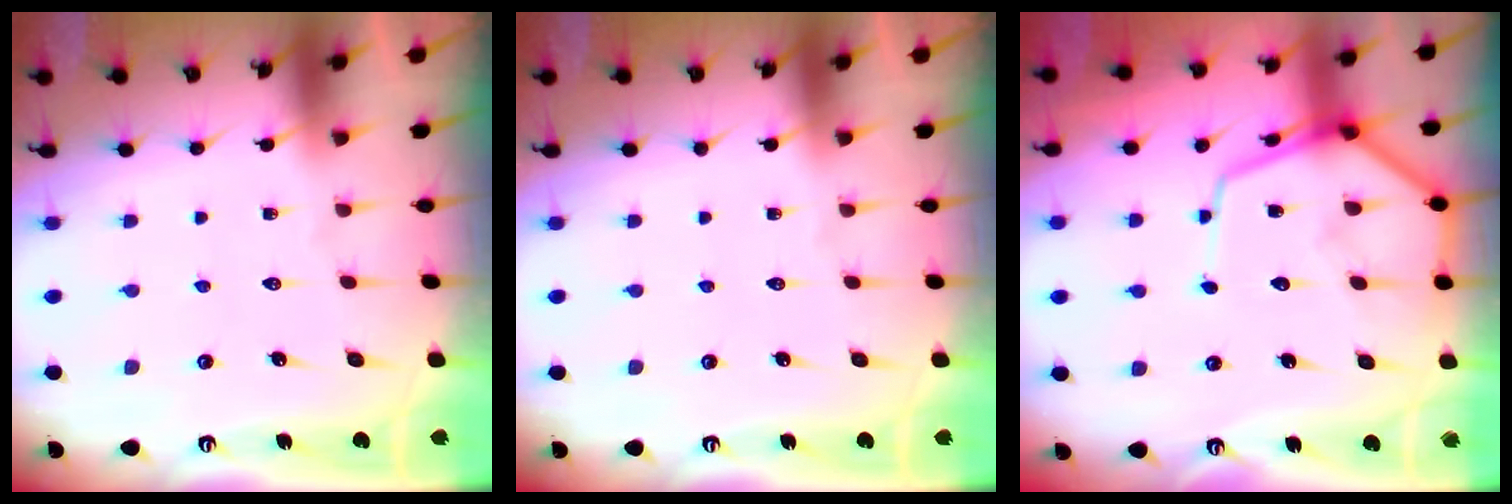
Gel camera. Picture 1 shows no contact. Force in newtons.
{"total": 0.0}
{"total": 10.6, "press": 10.5, "slide": 1.2}